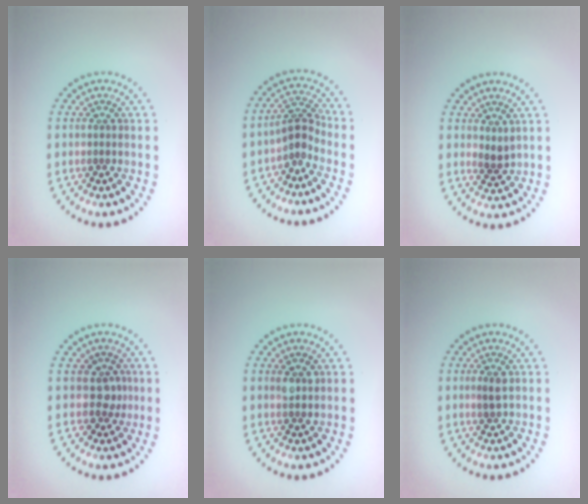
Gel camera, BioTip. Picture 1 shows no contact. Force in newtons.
{"total": 2.3, "press": 1.8, "slide": 1.5}
{"total": 1.3, "press": 1.0, "slide": 0.8}
{"total": 1.9, "press": 1.4, "slide": 1.2}
{"total": 1.4, "press": 1.3, "slide": 0.4}
{"total": 1.2, "press": 1.1, "slide": 0.4}